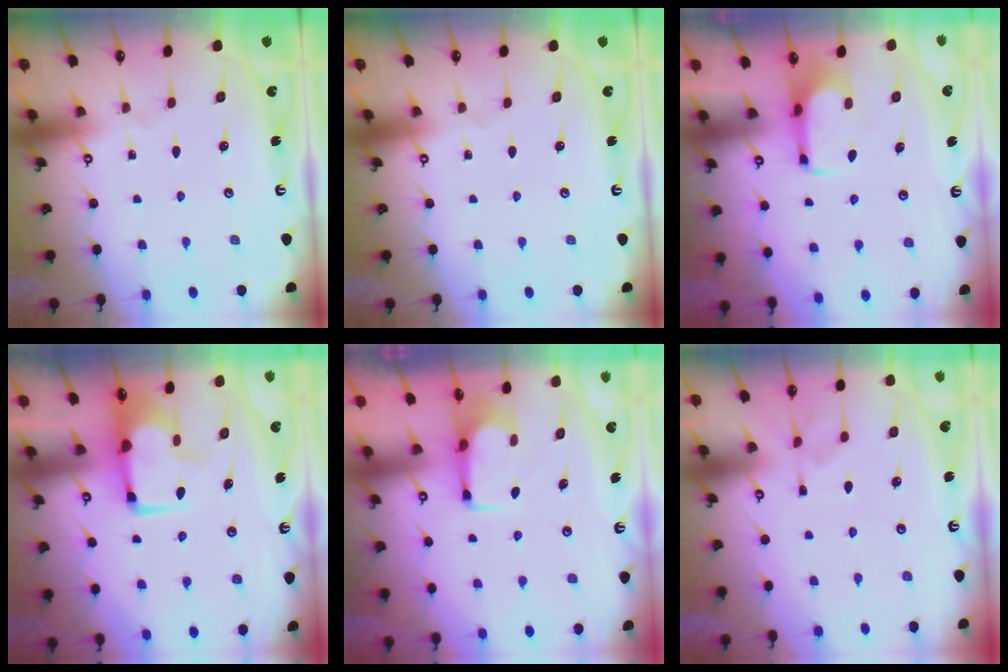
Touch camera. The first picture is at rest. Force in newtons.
{"total": 0.0}
{"total": 1.9, "press": 1.9, "slide": 0.2}
{"total": 1.7, "press": 1.4, "slide": 0.8}
{"total": 2.7, "press": 2.6, "slide": 0.4}
{"total": 3.9, "press": 3.8, "slide": 1.2}